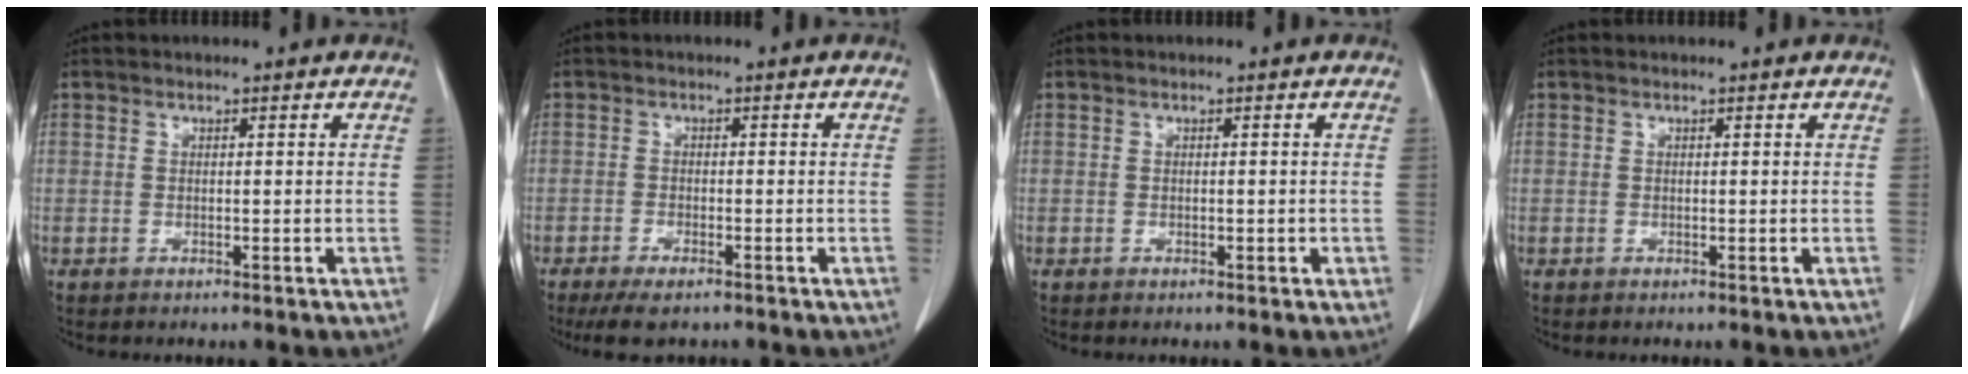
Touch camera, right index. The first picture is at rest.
{"total": 5.1, "force": [-3.9, 1.5, 2.9], "torque": [-0.045, -0.009, -0.061]}
{"total": 0.9, "force": [-0.2, 0.4, 0.7], "torque": [-0.012, 0.001, -0.002]}
{"total": 0.0}